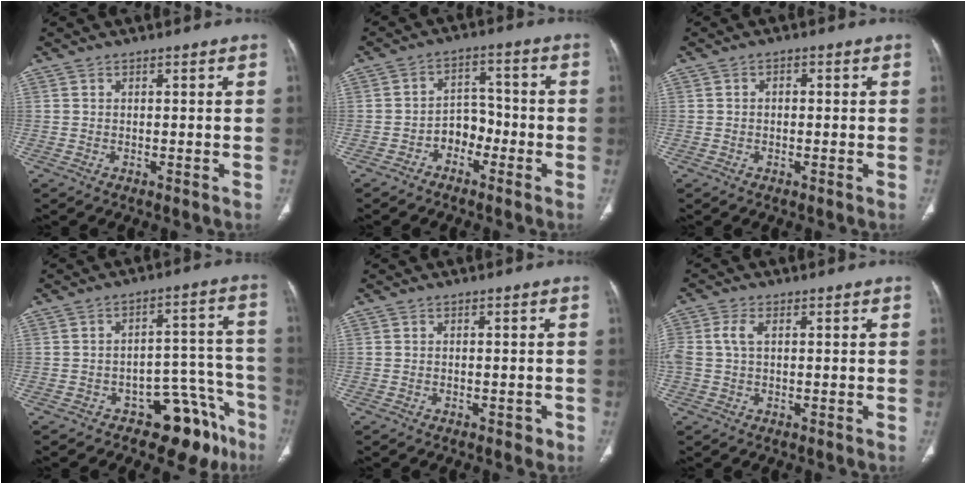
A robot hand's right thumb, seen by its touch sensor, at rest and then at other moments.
{"total": 5.4, "force": [-2.7, 4.0, 2.4], "torque": [-0.008, 0.039, -0.053]}
{"total": 1.2, "force": [0.0, 0.9, 0.8], "torque": [-0.009, 0.007, -0.004]}
{"total": 11.8, "force": [-8.3, 6.3, 5.6], "torque": [-0.009, 0.106, -0.116]}
{"total": 1.3, "force": [-0.7, 0.8, 0.7], "torque": [-0.008, 0.002, -0.009]}
{"total": 3.9, "force": [0.6, 2.2, 3.2], "torque": [-0.098, 0.012, 0.009]}